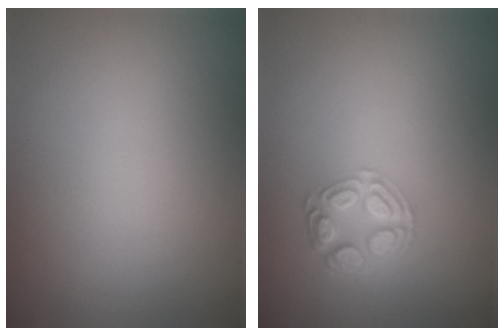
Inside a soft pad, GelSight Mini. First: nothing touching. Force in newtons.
{"total": 4.2, "press": 3.2, "slide": 2.7}